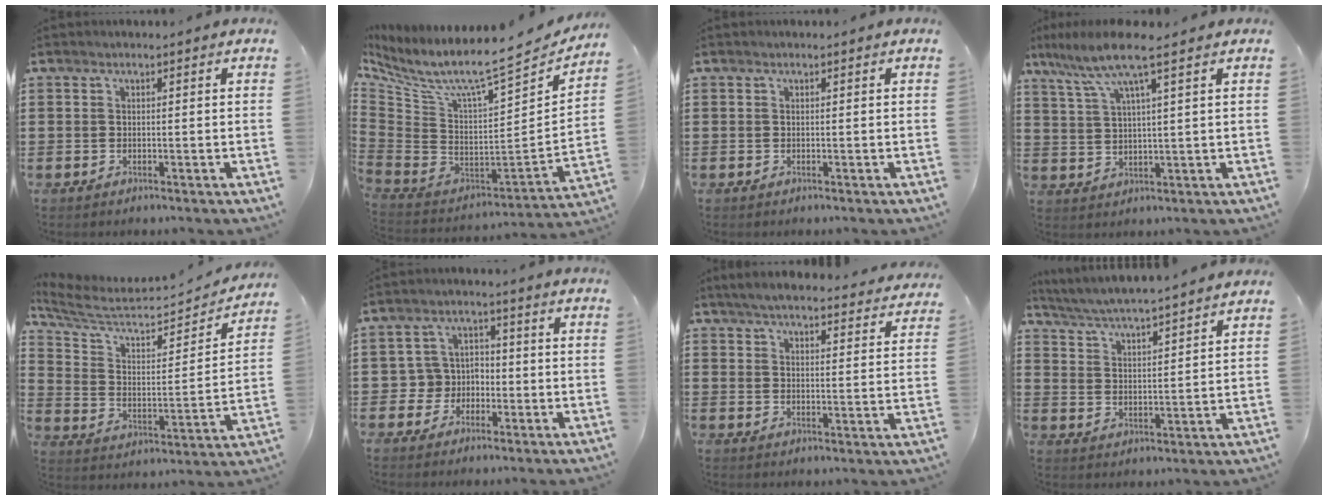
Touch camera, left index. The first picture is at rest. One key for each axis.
{"total": 7.9, "fx": 5.3, "fy": 1.1, "fz": 5.8, "tx": -0.115, "ty": -0.060, "tz": 0.075}
{"total": 0.0}
{"total": 7.8, "fx": 5.1, "fy": 0.5, "fz": 5.9, "tx": -0.137, "ty": -0.016, "tz": 0.084}
{"total": 6.2, "fx": 5.3, "fy": 1.8, "fz": 2.8, "tx": -0.084, "ty": -0.046, "tz": 0.086}
{"total": 4.6, "fx": -1.4, "fy": 4.3, "fz": 1.1, "tx": -0.044, "ty": 0.007, "tz": -0.031}
{"total": 4.9, "fx": 4.7, "fy": 0.0, "fz": 1.4, "tx": -0.046, "ty": -0.025, "tz": 0.081}
{"total": 4.6, "fx": 4.4, "fy": -0.7, "fz": 1.0, "tx": -0.041, "ty": -0.035, "tz": 0.071}